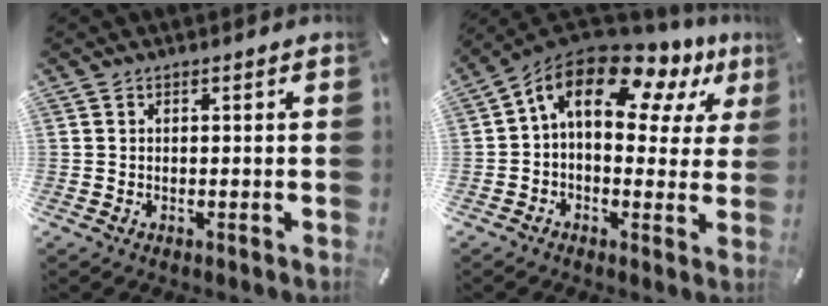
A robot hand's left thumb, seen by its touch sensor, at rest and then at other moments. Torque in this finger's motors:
{"motor_torque": [-0.02, 1.98, 1.52, -1.25, 0.21]}